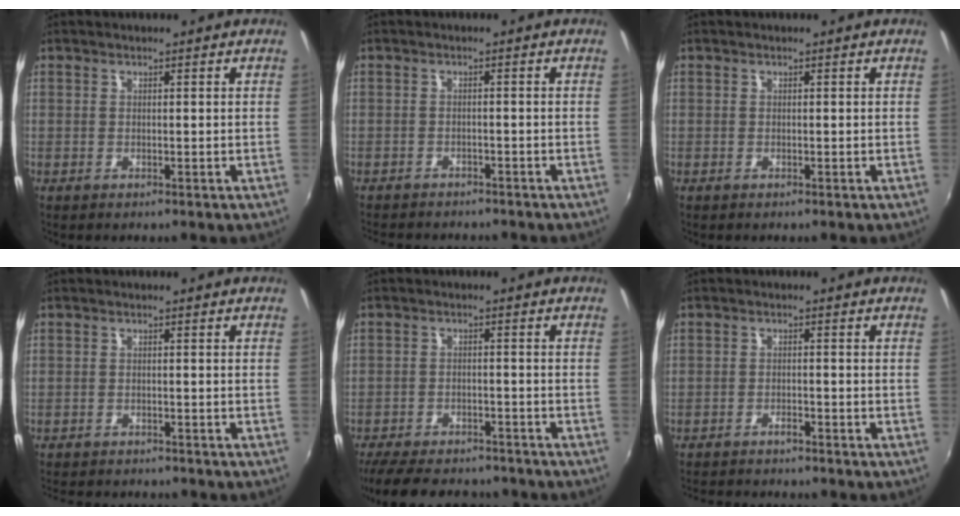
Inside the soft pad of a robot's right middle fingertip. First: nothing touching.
{"total": 6.2, "force": [-5.6, 1.7, 1.8], "torque": [-0.050, -0.013, -0.082]}
{"total": 0.0}
{"total": 7.0, "force": [-6.5, 1.5, 2.2], "torque": [-0.057, -0.014, -0.095]}
{"total": 15.9, "force": [-13.3, 5.6, 6.7], "torque": [-0.154, -0.012, -0.193]}
{"total": 6.5, "force": [-6.0, 1.1, 2.2], "torque": [-0.059, -0.009, -0.091]}